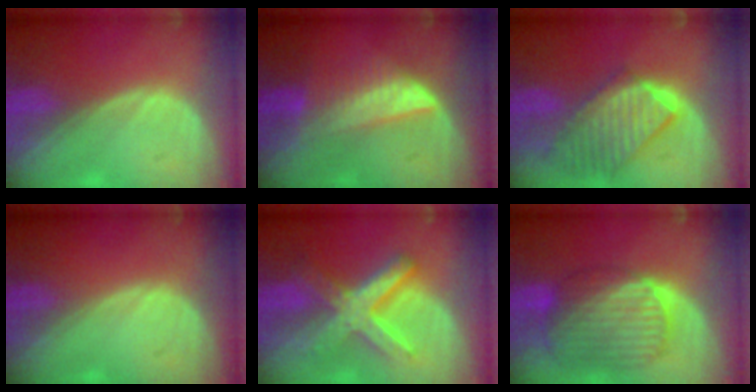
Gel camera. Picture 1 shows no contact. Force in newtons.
{"total": 6.3, "press": 6.2, "slide": 1.0}
{"total": 9.9, "press": 8.7, "slide": 4.7}
{"total": 0.0}
{"total": 9.0, "press": 9.0, "slide": 0.7}
{"total": 10.7, "press": 9.1, "slide": 5.5}